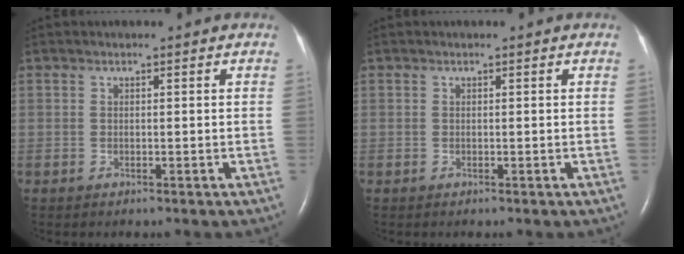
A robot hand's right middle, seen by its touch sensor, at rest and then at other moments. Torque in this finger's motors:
{"motor_torque": [0.00, 0.00, 0.00, 0.00]}